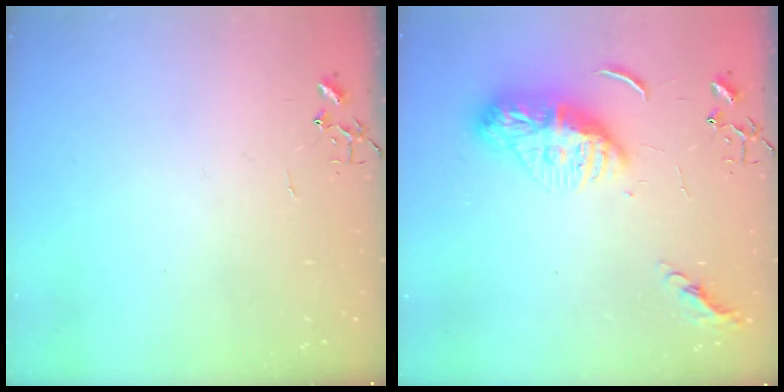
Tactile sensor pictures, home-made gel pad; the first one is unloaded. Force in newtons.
{"total": 12.5, "press": 12.5, "slide": 1.1}